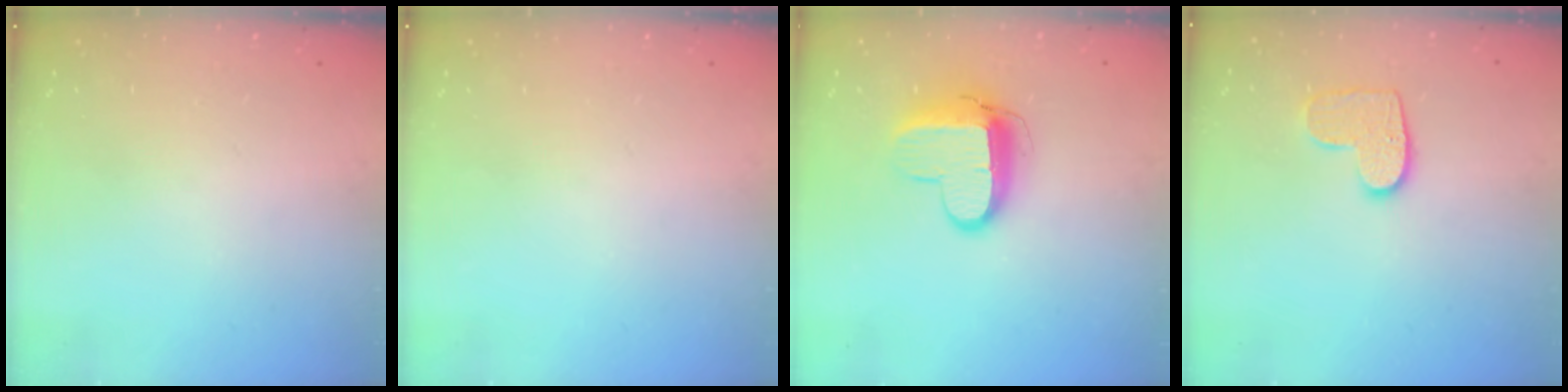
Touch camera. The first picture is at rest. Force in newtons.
{"total": 0.0}
{"total": 11.4, "press": 11.3, "slide": 0.9}
{"total": 9.2, "press": 9.2, "slide": 0.3}